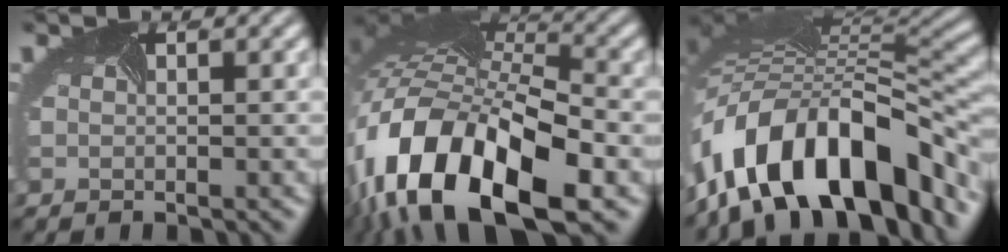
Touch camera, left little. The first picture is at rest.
{"total": 16.6, "force": [-6.1, 8.4, 13.0], "torque": [-0.260, -0.002, -0.109]}
{"total": 14.0, "force": [-5.9, 7.7, 10.1], "torque": [-0.163, 0.029, -0.099]}